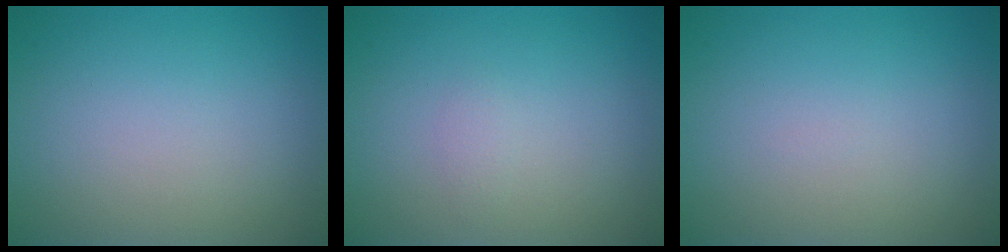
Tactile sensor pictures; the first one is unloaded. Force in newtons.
{"total": 0.7, "press": 0.7, "slide": 0.0}
{"total": 0.0}